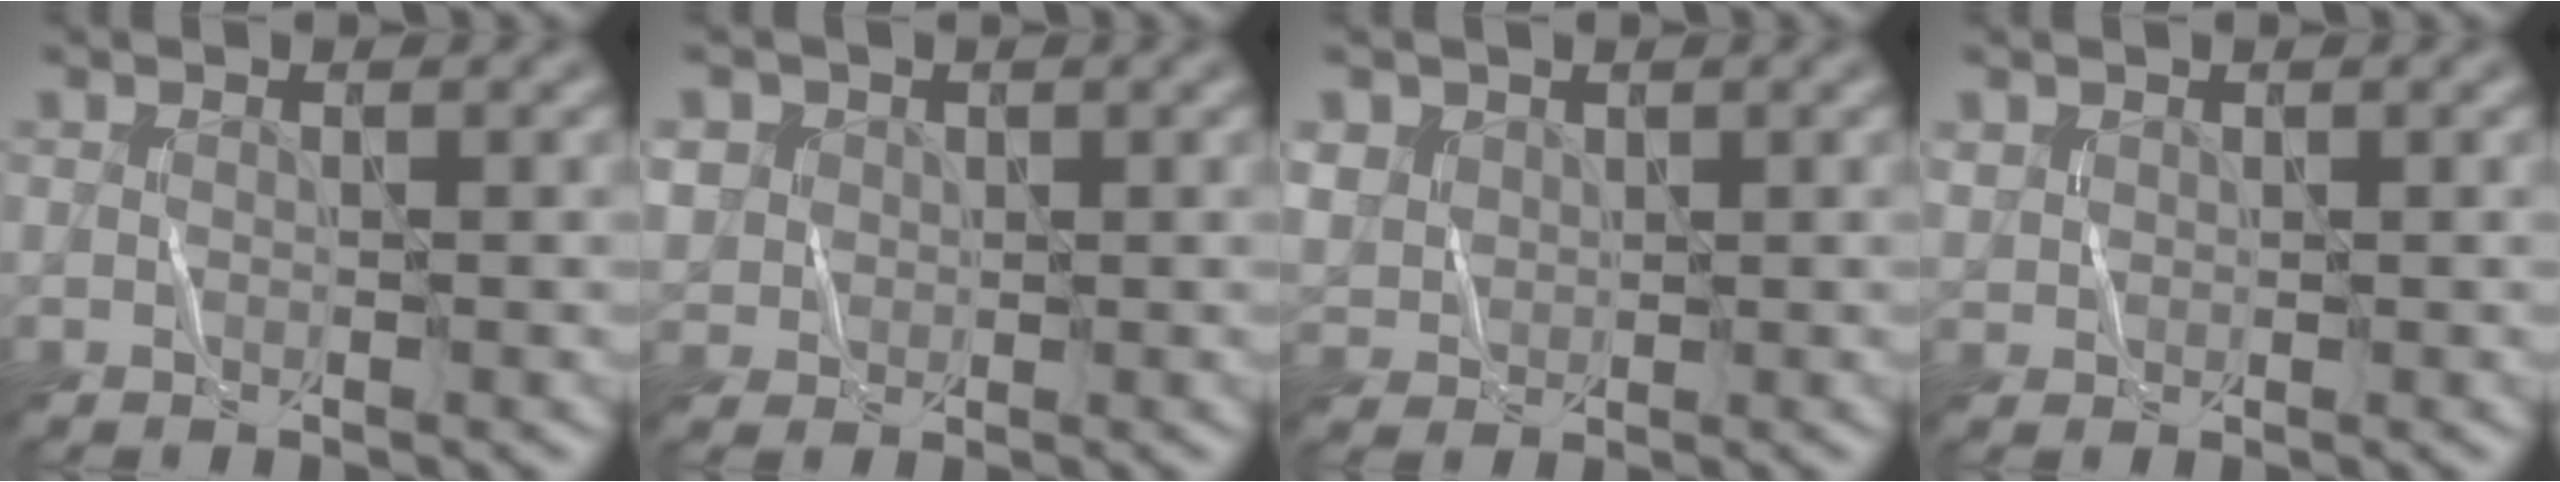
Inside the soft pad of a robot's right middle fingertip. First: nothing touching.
{"total": 3.1, "force": [1.2, 2.8, 0.5], "torque": [-0.036, 0.010, 0.017]}
{"total": 2.7, "force": [1.5, 2.2, 0.4], "torque": [-0.043, 0.004, 0.040]}
{"total": 0.9, "force": [0.6, 0.6, -0.2], "torque": [-0.003, 0.001, 0.014]}